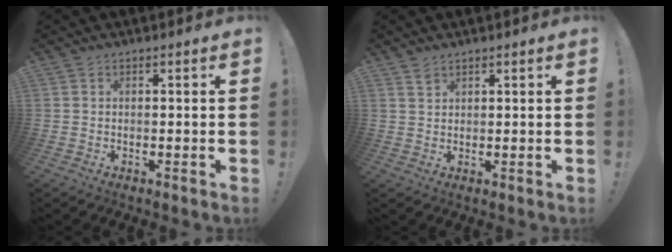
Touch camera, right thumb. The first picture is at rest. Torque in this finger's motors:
{"motor_torque": [-0.04, 0.25, 0.25, -0.15, -0.15]}